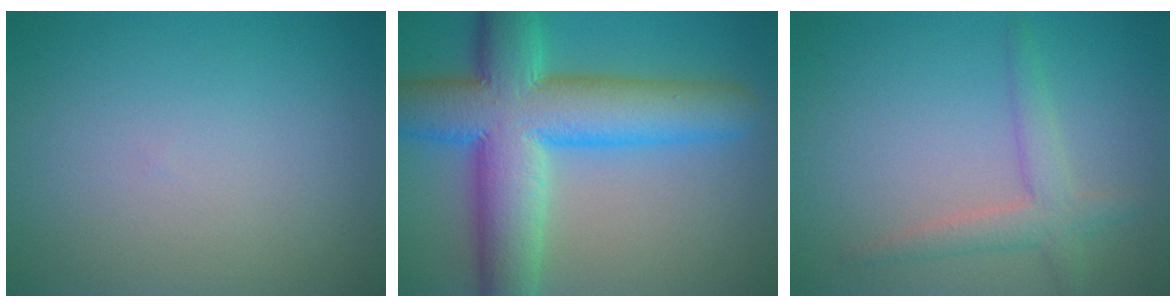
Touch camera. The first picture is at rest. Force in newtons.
{"total": 12.1, "press": 12.1, "slide": 0.3}
{"total": 2.8, "press": 2.8, "slide": 0.2}